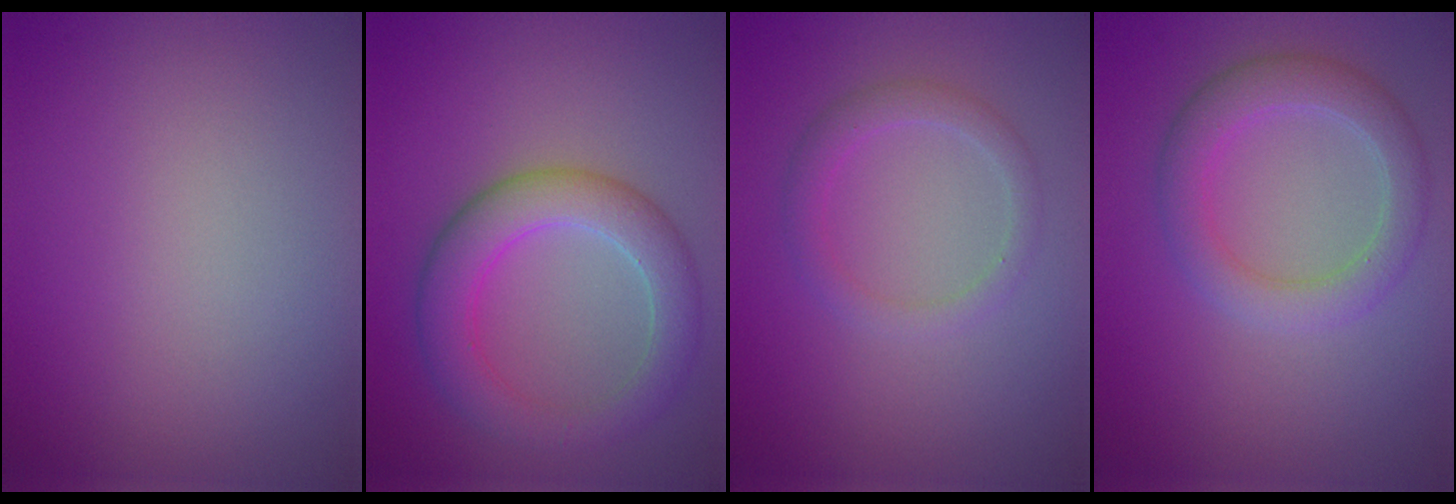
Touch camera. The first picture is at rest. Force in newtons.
{"total": 5.4, "press": 5.4, "slide": 0.3}
{"total": 1.9, "press": 1.9, "slide": 0.0}
{"total": 3.7, "press": 3.7, "slide": 0.1}